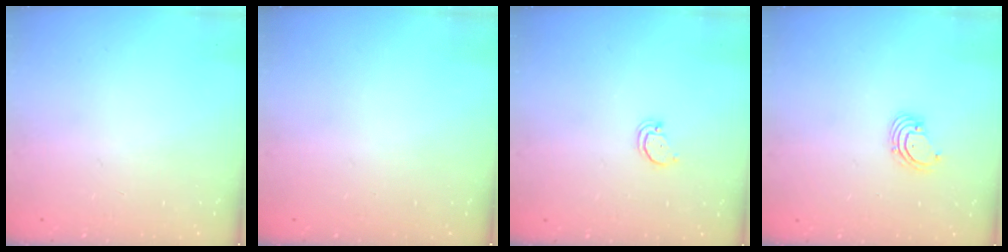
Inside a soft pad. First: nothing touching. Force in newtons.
{"total": 0.0}
{"total": 2.0, "press": 2.0, "slide": 0.2}
{"total": 1.8, "press": 1.8, "slide": 0.2}